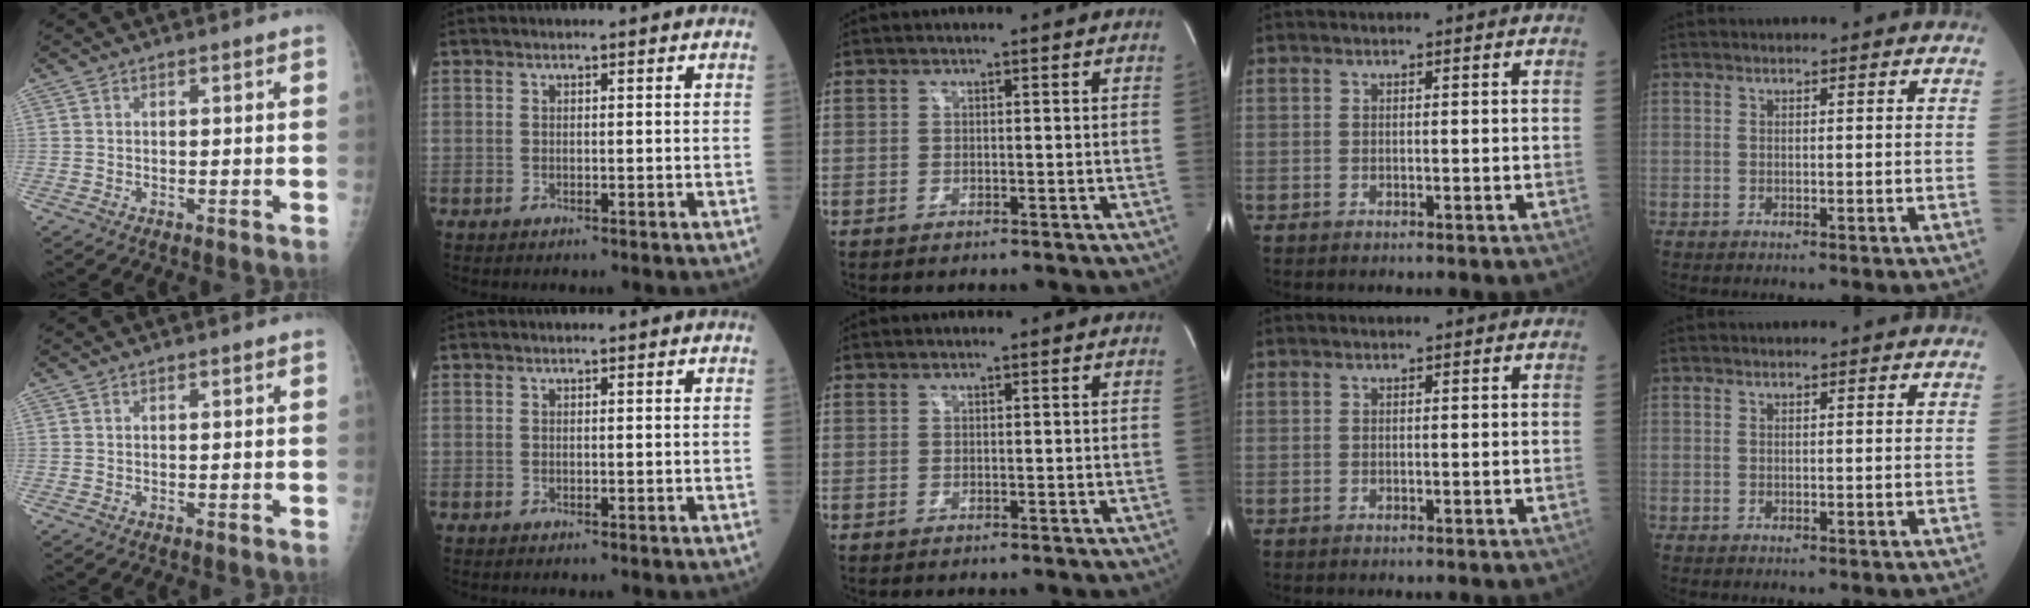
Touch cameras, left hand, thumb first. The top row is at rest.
{}